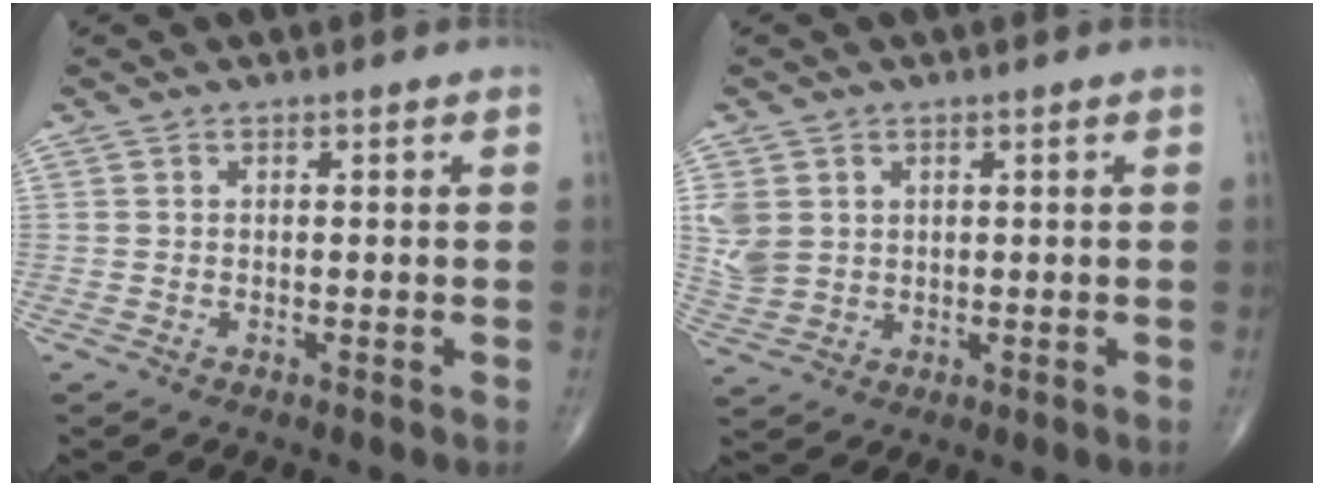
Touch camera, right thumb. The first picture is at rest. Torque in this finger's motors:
{"motor_torque": [-0.51, 0.66, 0.40, 0.40, 0.03]}